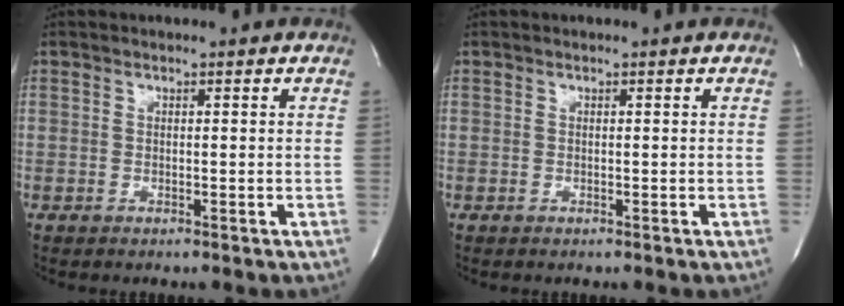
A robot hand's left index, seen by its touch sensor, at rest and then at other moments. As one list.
[{"total": 0.0}]